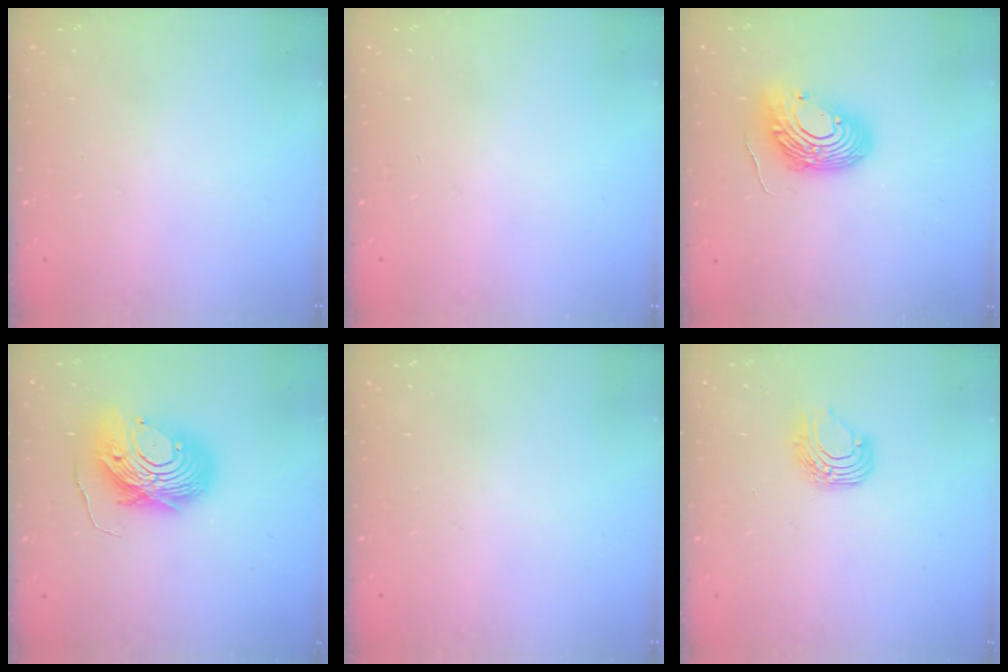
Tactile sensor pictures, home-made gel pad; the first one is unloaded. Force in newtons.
{"total": 0.0}
{"total": 12.9, "press": 12.9, "slide": 1.2}
{"total": 12.9, "press": 12.8, "slide": 1.1}
{"total": 0.0}
{"total": 7.5, "press": 7.5, "slide": 0.7}